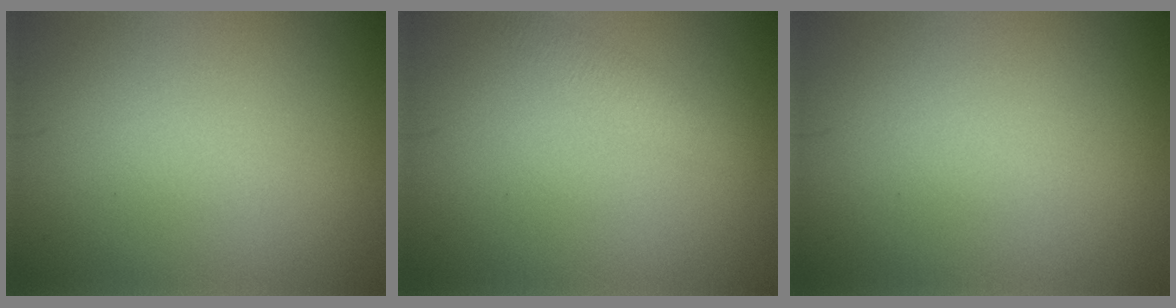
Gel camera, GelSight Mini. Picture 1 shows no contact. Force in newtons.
{"total": 1.8, "press": 1.8, "slide": 0.1}
{"total": 0.0}